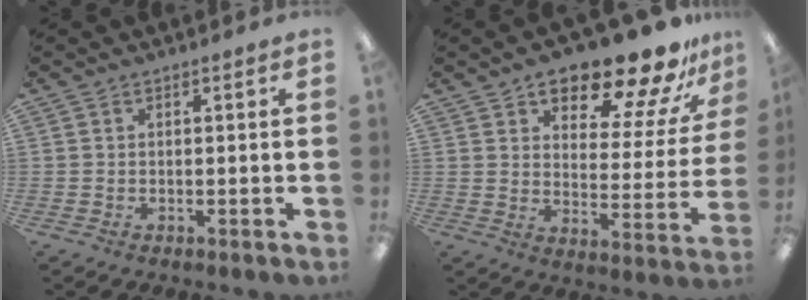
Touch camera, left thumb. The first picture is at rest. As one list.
[{"total": 17.3, "force": [14.6, 5.9, 7.2], "torque": [-0.113, -0.109, 0.245]}]